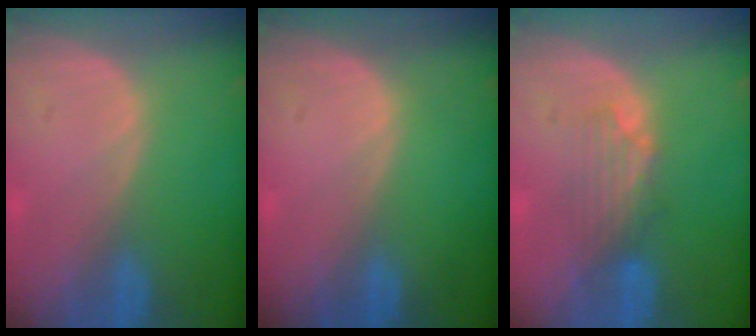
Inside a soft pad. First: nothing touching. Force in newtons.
{"total": 0.0}
{"total": 4.0, "press": 3.6, "slide": 1.5}